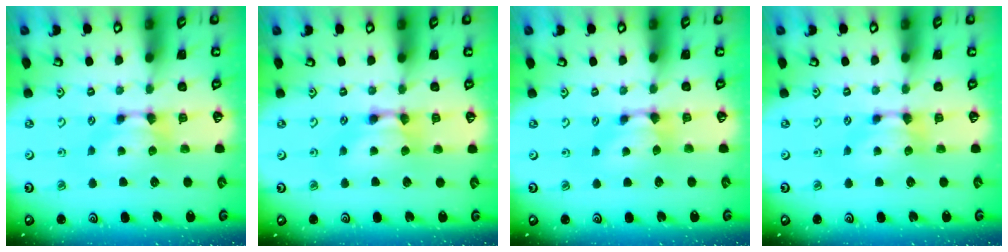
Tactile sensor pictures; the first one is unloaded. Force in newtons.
{"total": 2.2, "press": 2.2, "slide": 0.1}
{"total": 0.6, "press": 0.2, "slide": 0.5}
{"total": 0.0}